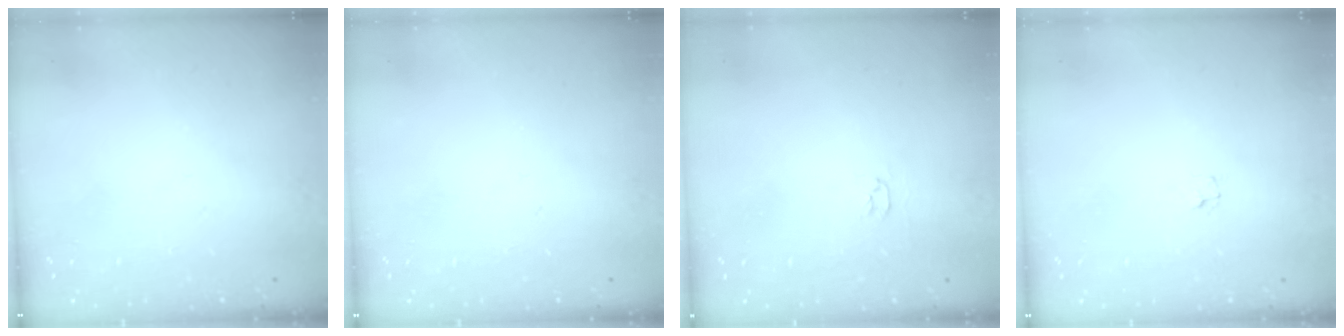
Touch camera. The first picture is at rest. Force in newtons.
{"total": 0.0}
{"total": 2.0, "press": 2.0, "slide": 0.3}
{"total": 1.2, "press": 1.2, "slide": 0.1}